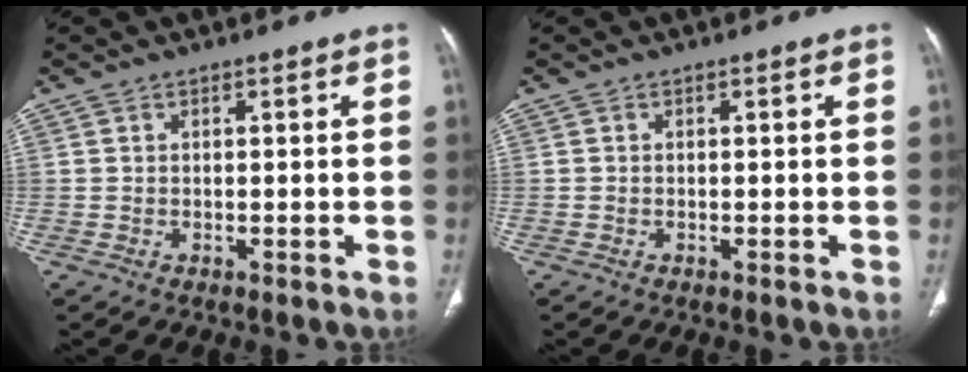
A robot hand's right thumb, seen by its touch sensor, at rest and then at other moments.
{"total": 0.0}